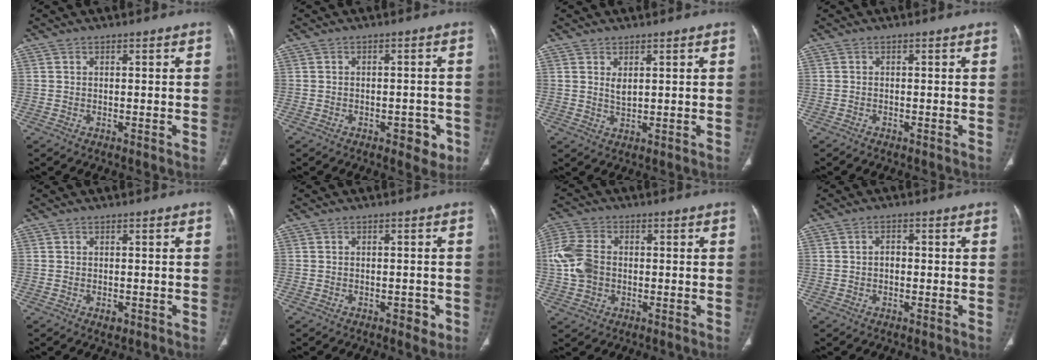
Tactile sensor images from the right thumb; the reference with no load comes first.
{"total": 4.3, "force": [-2.1, 2.4, 2.8], "torque": [-0.017, 0.012, -0.023]}
{"total": 2.2, "force": [1.0, 0.9, 1.7], "torque": [-0.029, -0.011, 0.023]}
{"total": 0.6, "force": [-0.5, 0.2, 0.1], "torque": [-0.007, -0.002, -0.012]}
{"total": 1.3, "force": [-0.6, 0.8, 0.8], "torque": [-0.011, 0.000, -0.007]}
{"total": 2.7, "force": [-1.2, 1.5, 1.8], "torque": [-0.014, 0.005, -0.013]}
{"total": 8.5, "force": [-0.3, 6.3, 5.6], "torque": [-0.124, 0.014, -0.010]}
{"total": 1.8, "force": [-0.2, 1.3, 1.3], "torque": [-0.014, 0.008, -0.007]}